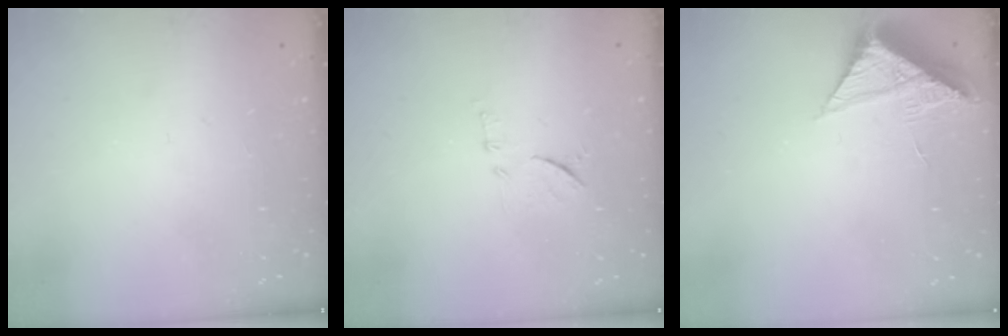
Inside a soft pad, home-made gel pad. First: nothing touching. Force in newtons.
{"total": 8.7, "press": 8.7, "slide": 0.3}
{"total": 8.5, "press": 8.5, "slide": 0.5}